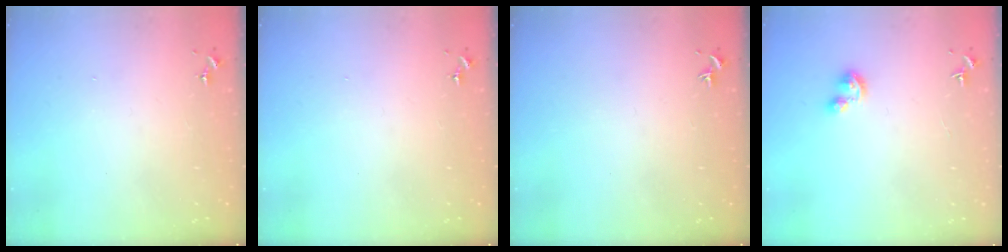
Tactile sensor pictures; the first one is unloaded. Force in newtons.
{"total": 0.0}
{"total": 0.0}
{"total": 4.4, "press": 4.4, "slide": 0.4}